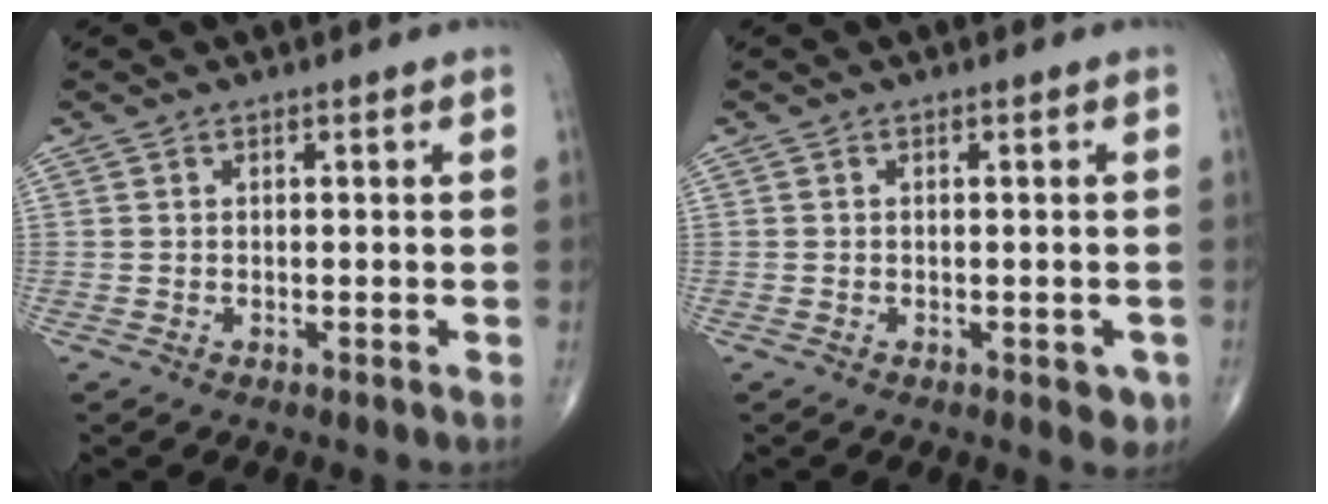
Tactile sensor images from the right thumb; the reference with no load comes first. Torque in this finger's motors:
{"motor_torque": [0.45, 0.62, -0.09, -0.02, 0.00]}